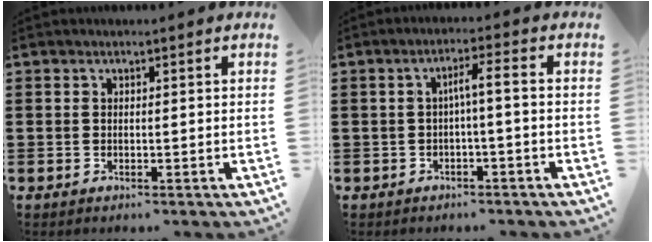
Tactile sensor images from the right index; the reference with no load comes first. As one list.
[{"total": 3.3, "force": [-0.6, 0.1, 3.2], "torque": [-0.062, 0.005, -0.015]}]